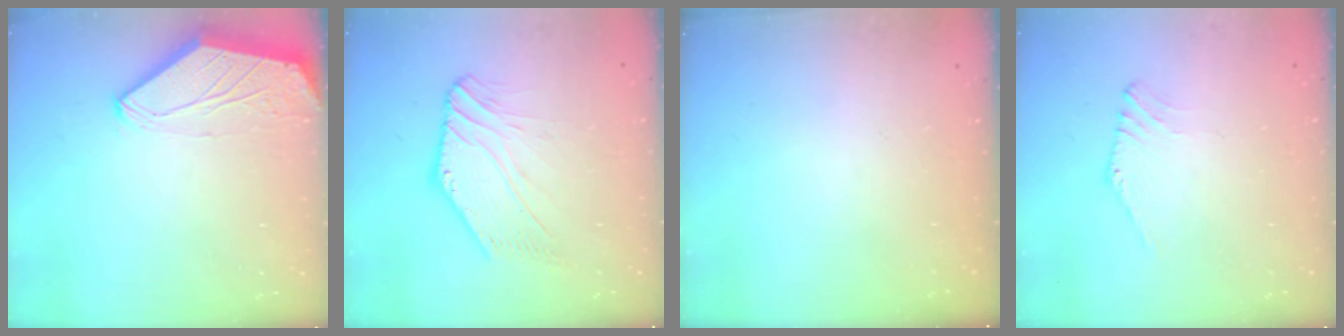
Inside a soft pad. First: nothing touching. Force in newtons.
{"total": 5.7, "press": 5.7, "slide": 0.6}
{"total": 0.0}
{"total": 0.8, "press": 0.7, "slide": 0.3}